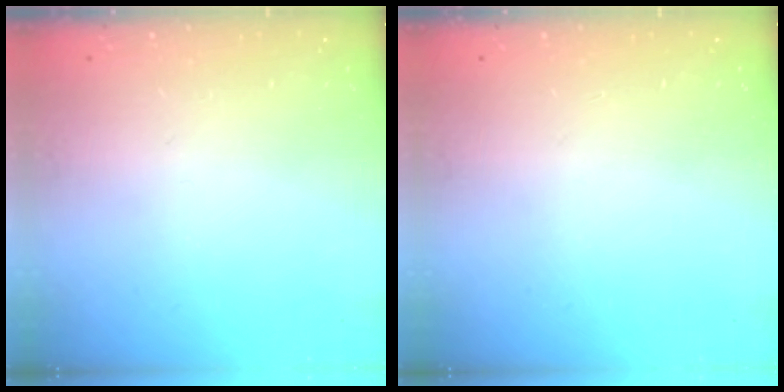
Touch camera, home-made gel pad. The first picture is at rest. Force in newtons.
{"total": 0.0}